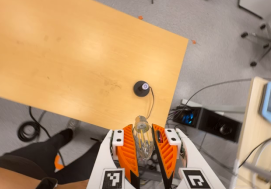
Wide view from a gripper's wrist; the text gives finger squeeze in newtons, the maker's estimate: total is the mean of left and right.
{"total": 13.0, "left": 14.3, "right": 11.7}